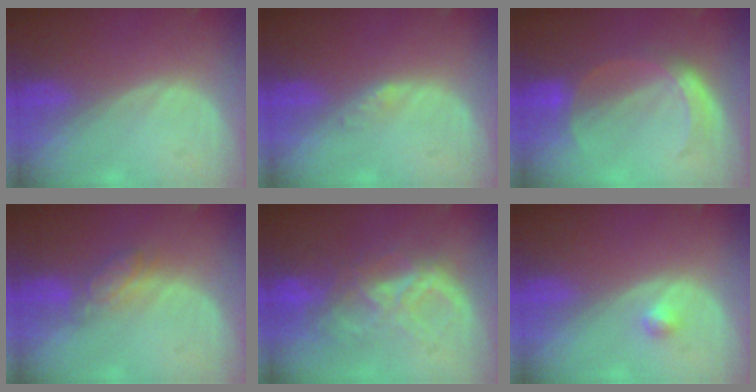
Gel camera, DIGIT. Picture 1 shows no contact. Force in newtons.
{"total": 1.2, "press": 1.2, "slide": 0.1}
{"total": 4.9, "press": 4.9, "slide": 0.3}
{"total": 4.1, "press": 4.1, "slide": 0.4}
{"total": 8.8, "press": 7.6, "slide": 4.5}
{"total": 1.1, "press": 1.1, "slide": 0.1}